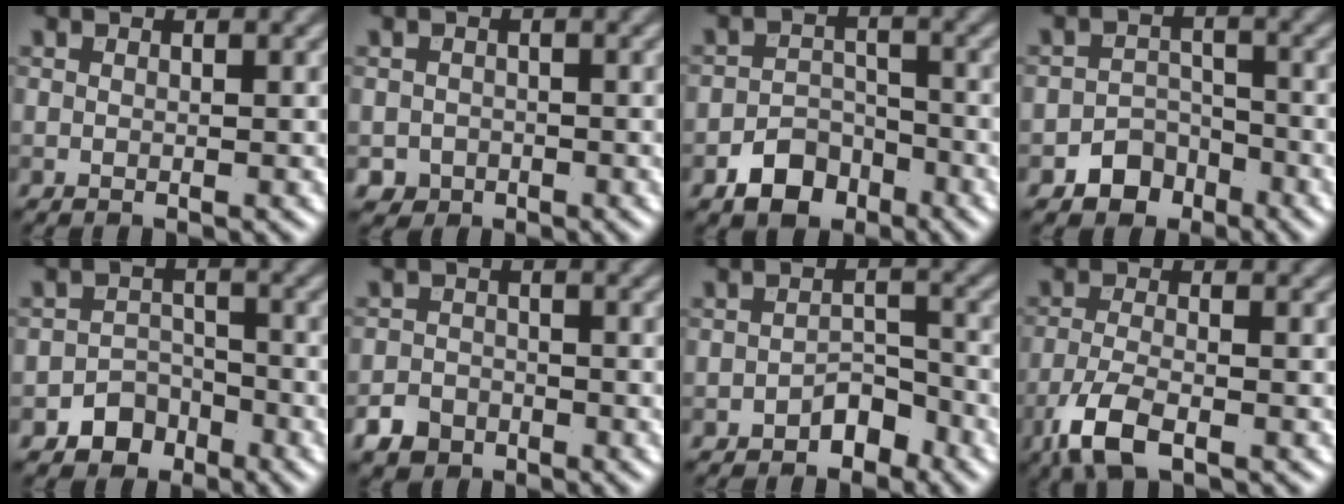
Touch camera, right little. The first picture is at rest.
{"total": 1.4, "force": [-0.7, 1.2, -0.1], "torque": [0.012, -0.002, -0.015]}
{"total": 3.6, "force": [-2.3, 2.4, 1.3], "torque": [-0.011, 0.001, -0.042]}
{"total": 3.0, "force": [-1.9, 2.2, 0.7], "torque": [0.004, 0.003, -0.033]}
{"total": 2.7, "force": [-1.8, 2.0, 0.5], "torque": [0.008, 0.005, -0.031]}
{"total": 2.5, "force": [-1.6, 1.8, 0.6], "torque": [-0.006, -0.001, -0.035]}
{"total": 2.4, "force": [-1.7, 1.3, 1.0], "torque": [-0.012, 0.011, -0.030]}
{"total": 4.2, "force": [-2.6, 1.3, 3.0], "torque": [-0.072, -0.010, -0.059]}